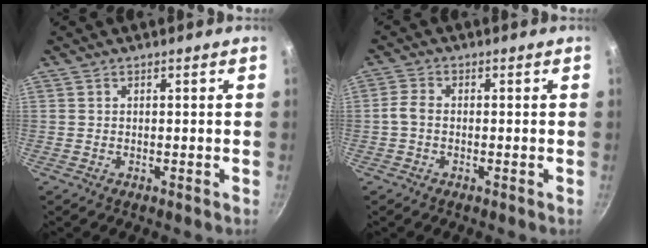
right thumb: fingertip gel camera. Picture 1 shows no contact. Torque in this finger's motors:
{"motor_torque": [0.45, 0.39, 0.56, -0.34, 0.05]}